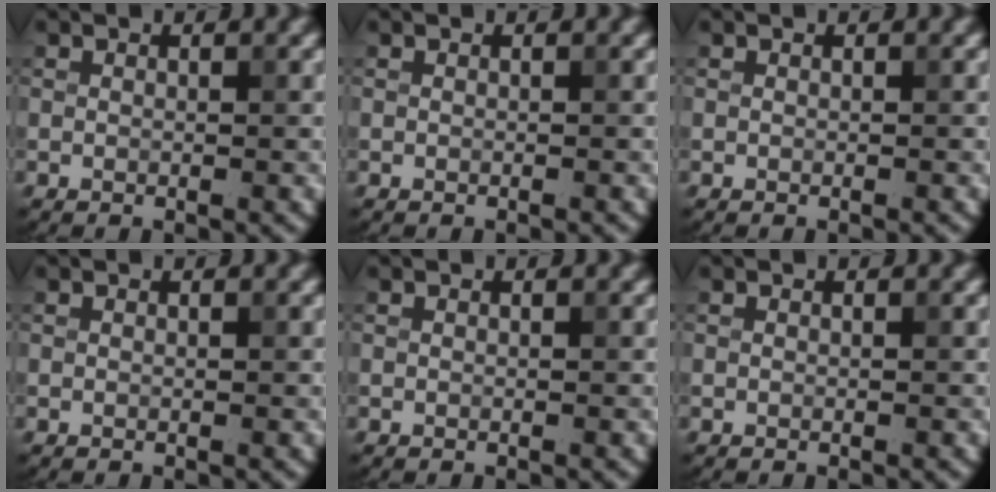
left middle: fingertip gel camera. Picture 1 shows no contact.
{"total": 0.0}
{"total": 0.0}
{"total": 0.0}
{"total": 0.0}
{"total": 0.0}